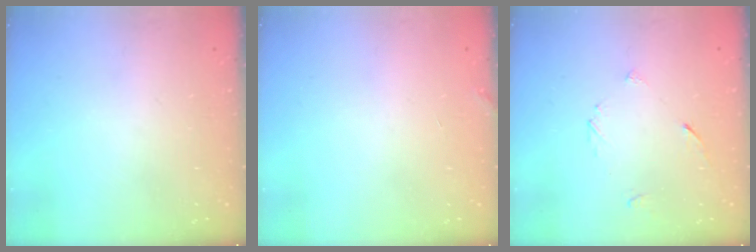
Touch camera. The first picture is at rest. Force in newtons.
{"total": 2.3, "press": 2.3, "slide": 0.1}
{"total": 3.1, "press": 3.1, "slide": 0.4}